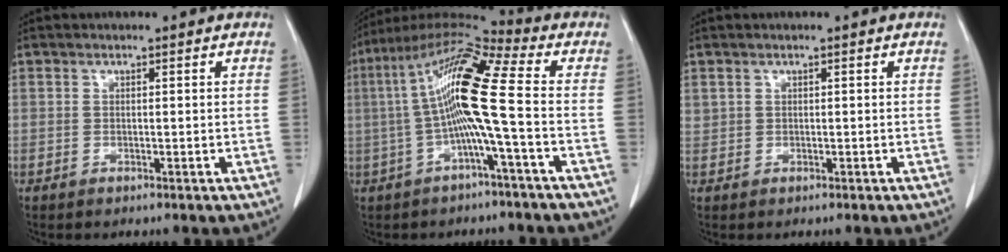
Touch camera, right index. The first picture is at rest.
{"total": 12.9, "force": [-0.7, -0.2, 12.8], "torque": [-0.247, 0.030, -0.024]}
{"total": 0.8, "force": [0.6, 0.6, 0.0], "torque": [0.009, 0.007, 0.010]}